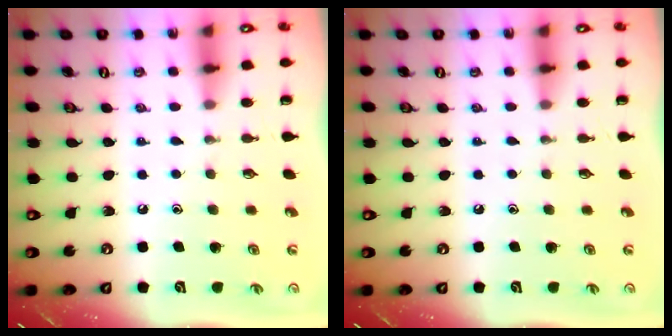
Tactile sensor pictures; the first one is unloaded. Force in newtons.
{"total": 0.0}